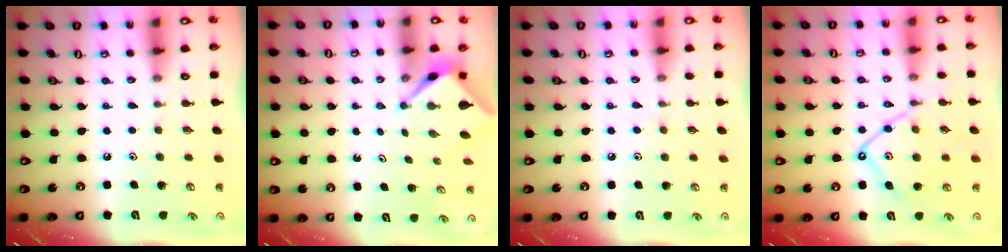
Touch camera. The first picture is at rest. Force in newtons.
{"total": 2.6, "press": 2.6, "slide": 0.1}
{"total": 4.2, "press": 4.2, "slide": 0.6}
{"total": 11.8, "press": 11.7, "slide": 1.0}